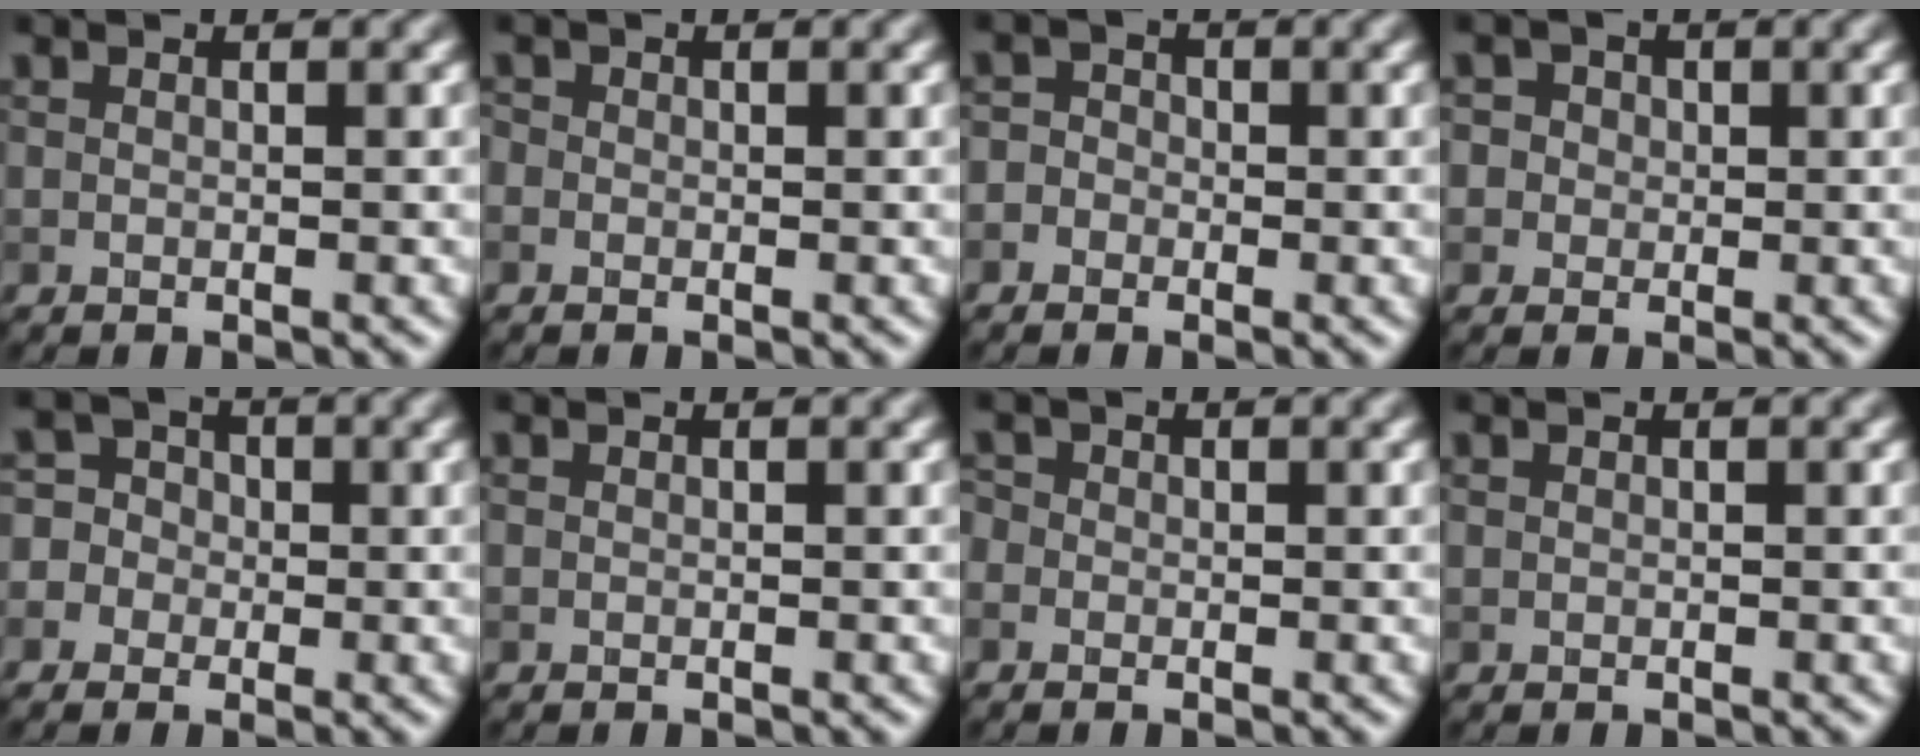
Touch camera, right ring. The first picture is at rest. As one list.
[{"total": 0.6, "force": [-0.1, 0.6, 0.1], "torque": [0.001, -0.005, -0.005]}, {"total": 2.3, "force": [-0.7, 2.1, 0.6], "torque": [0.008, 0.016, -0.037]}, {"total": 3.6, "force": [1.2, 3.2, 1.2], "torque": [-0.003, 0.018, 0.003]}, {"total": 5.6, "force": [-1.6, 5.2, 1.2], "torque": [-0.006, 0.024, -0.060]}, {"total": 0.0}, {"total": 1.1, "force": [-0.1, 1.0, 0.3], "torque": [-0.007, 0.000, -0.010]}, {"total": 0.0}]